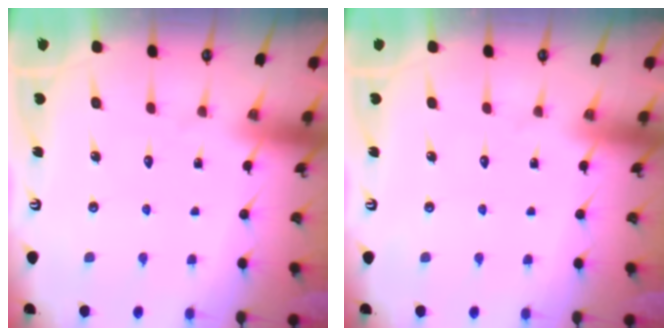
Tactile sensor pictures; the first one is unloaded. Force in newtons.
{"total": 0.0}